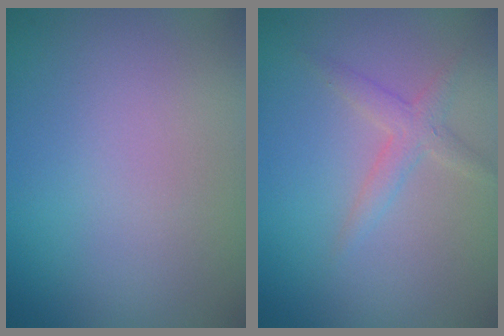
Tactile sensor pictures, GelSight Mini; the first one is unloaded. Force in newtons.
{"total": 1.8, "press": 1.8, "slide": 0.0}